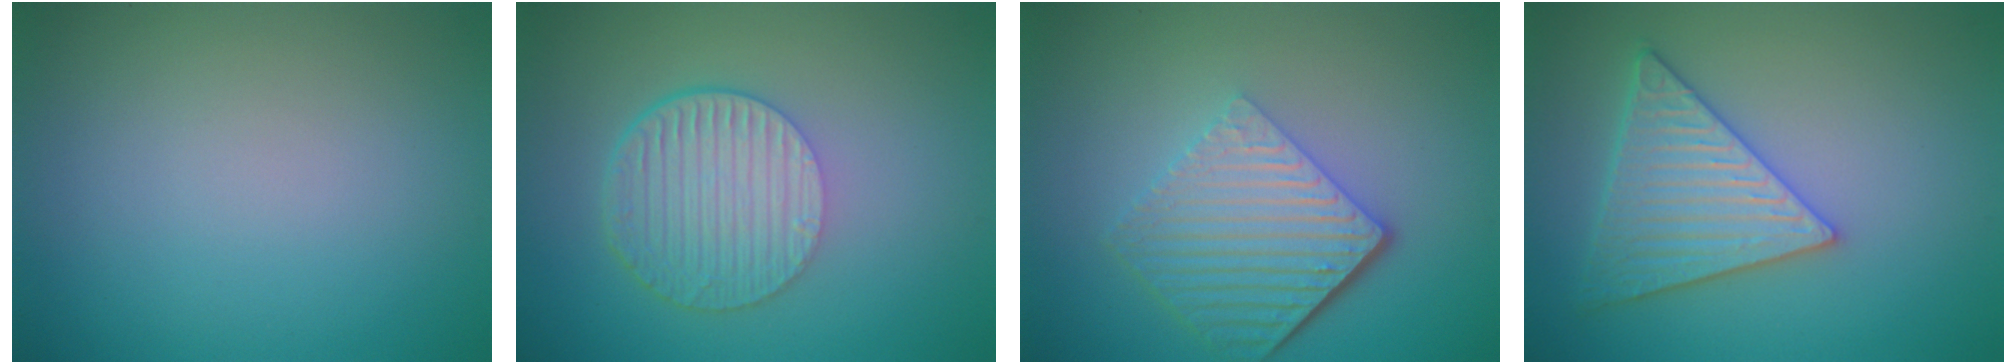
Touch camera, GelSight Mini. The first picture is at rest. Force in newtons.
{"total": 6.1, "press": 4.1, "slide": 4.5}
{"total": 6.3, "press": 4.2, "slide": 4.7}
{"total": 5.4, "press": 4.9, "slide": 2.4}